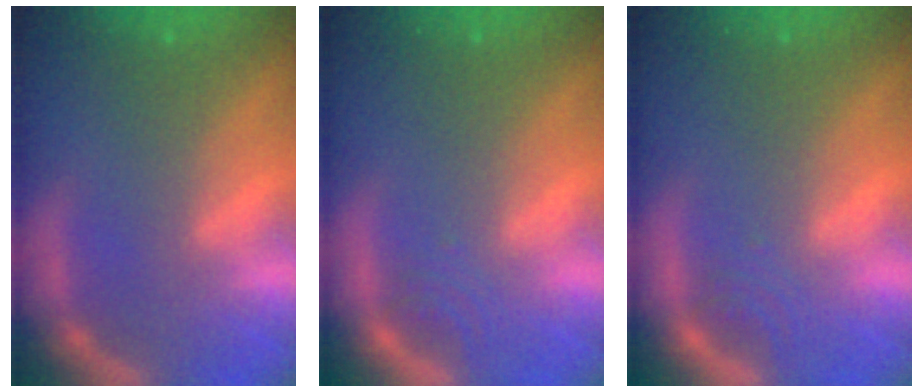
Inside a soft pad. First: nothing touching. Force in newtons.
{"total": 1.4}
{"total": 1.4}